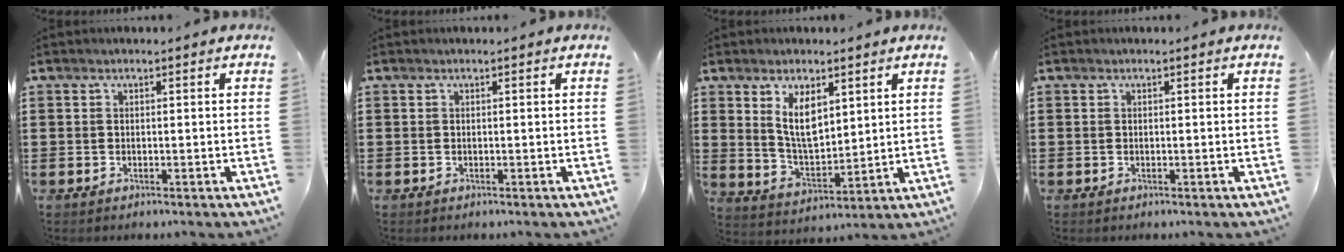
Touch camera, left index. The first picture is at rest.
{"total": 0.0}
{"total": 6.9, "force": [3.7, 3.3, 4.8], "torque": [-0.098, -0.006, 0.067]}
{"total": 0.0}